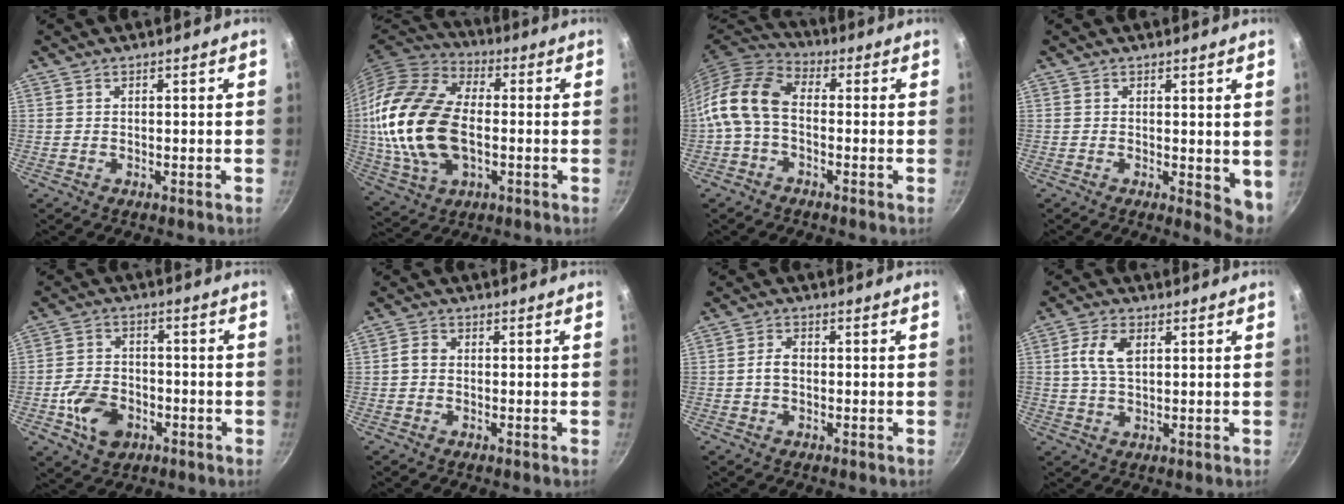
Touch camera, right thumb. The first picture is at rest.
{"total": 22.2, "force": [-0.9, 13.9, 17.2], "torque": [-0.328, 0.019, -0.019]}
{"total": 11.7, "force": [-1.5, 7.5, 8.9], "torque": [-0.175, 0.040, -0.050]}
{"total": 5.0, "force": [0.5, 2.4, 4.4], "torque": [-0.053, -0.009, 0.009]}
{"total": 9.5, "force": [-3.6, 6.8, 5.6], "torque": [-0.086, 0.027, -0.065]}
{"total": 2.2, "force": [-0.2, 1.8, 1.2], "torque": [-0.022, 0.011, -0.008]}
{"total": 3.0, "force": [-0.3, 2.0, 2.2], "torque": [-0.035, 0.012, -0.007]}
{"total": 6.4, "force": [1.6, 3.7, 4.9], "torque": [-0.087, 0.004, 0.028]}